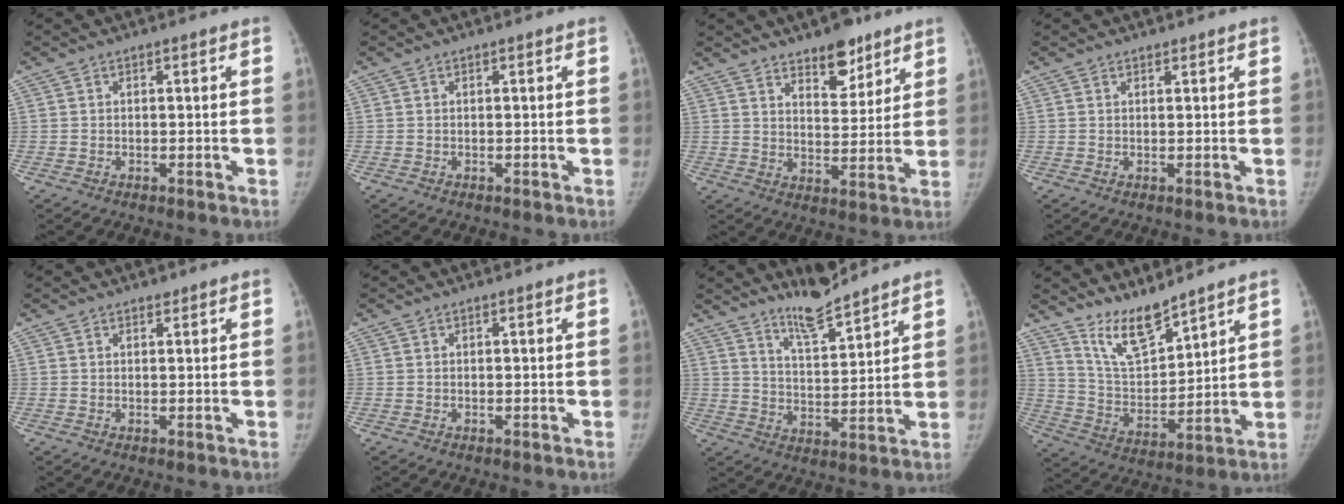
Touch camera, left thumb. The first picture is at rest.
{"total": 0.0}
{"total": 9.4, "force": [6.8, 4.2, 5.0], "torque": [-0.044, -0.046, 0.107]}
{"total": 0.8, "force": [0.7, 0.3, 0.1], "torque": [-0.002, -0.006, 0.011]}
{"total": 0.8, "force": [0.7, 0.3, 0.2], "torque": [-0.003, -0.006, 0.011]}
{"total": 0.0}
{"total": 8.3, "force": [7.4, 1.0, 3.7], "torque": [-0.058, -0.061, 0.136]}
{"total": 10.3, "force": [8.8, 2.5, 4.7], "torque": [-0.070, -0.073, 0.180]}